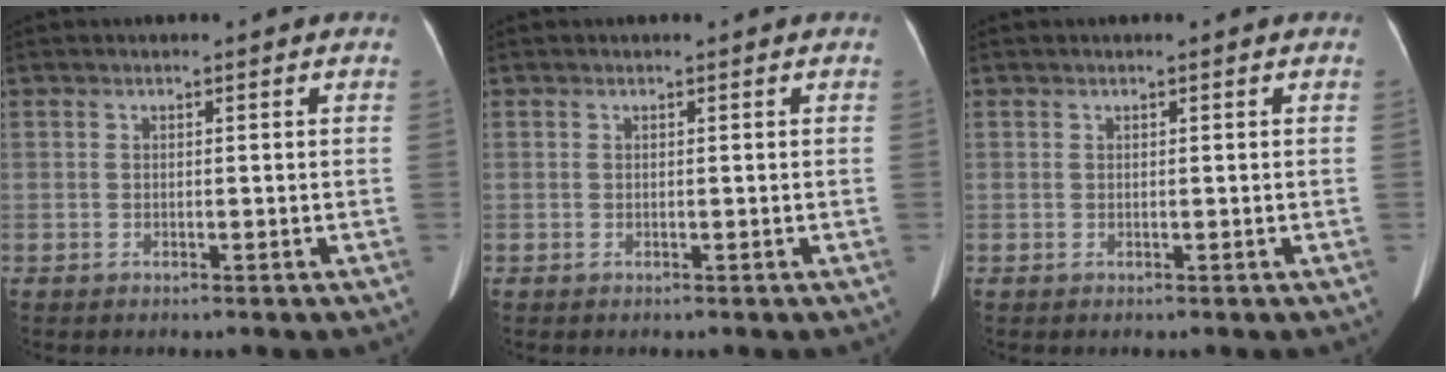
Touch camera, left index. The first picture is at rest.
{"total": 0.0}
{"total": 0.0}